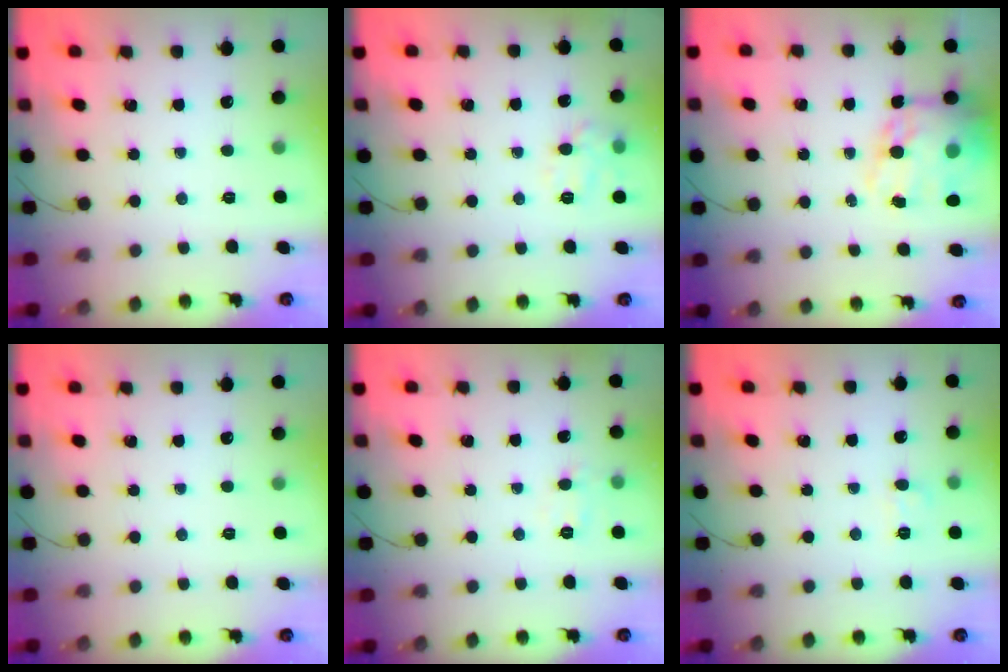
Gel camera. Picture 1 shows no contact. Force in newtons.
{"total": 9.4, "press": 9.4, "slide": 0.6}
{"total": 18.5, "press": 17.9, "slide": 4.7}
{"total": 0.0}
{"total": 5.3, "press": 5.2, "slide": 1.1}
{"total": 5.4, "press": 5.3, "slide": 1.4}